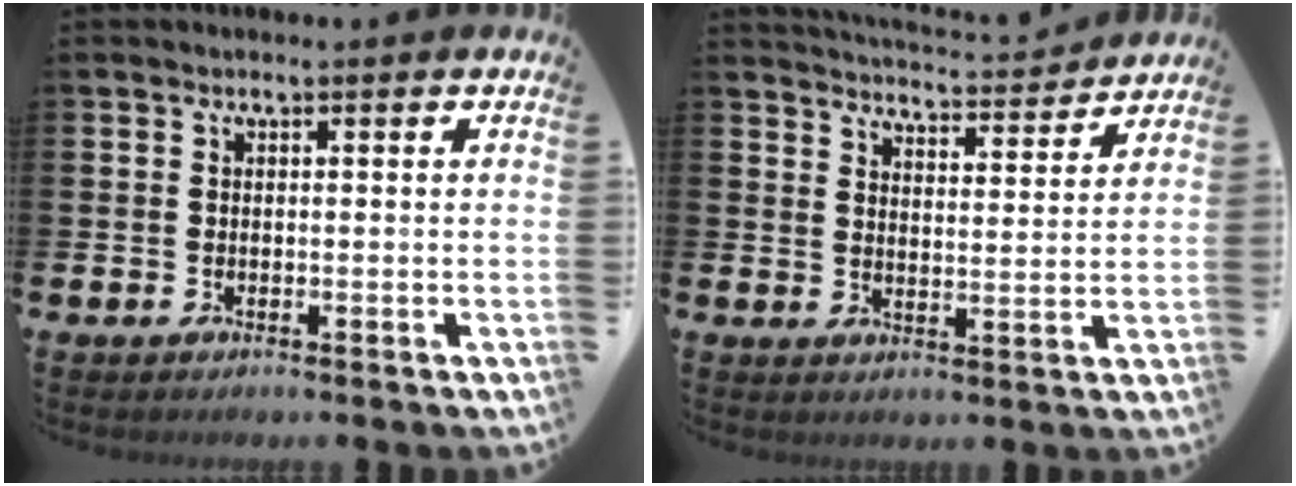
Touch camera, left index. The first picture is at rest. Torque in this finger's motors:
{"motor_torque": [0.90, -1.24, 0.00, 0.05]}